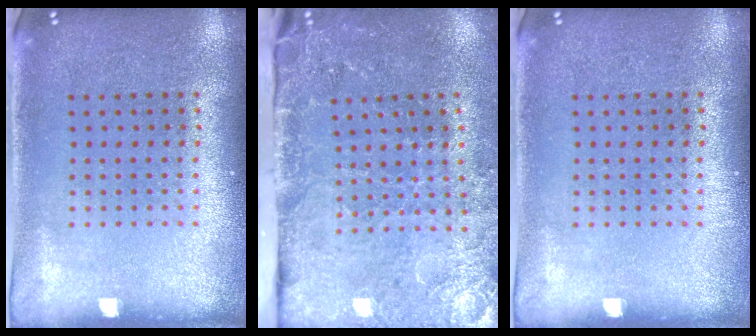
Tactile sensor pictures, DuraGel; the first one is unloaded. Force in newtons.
{"total": 3.4, "press": 3.3, "slide": 0.9}
{"total": 0.0}